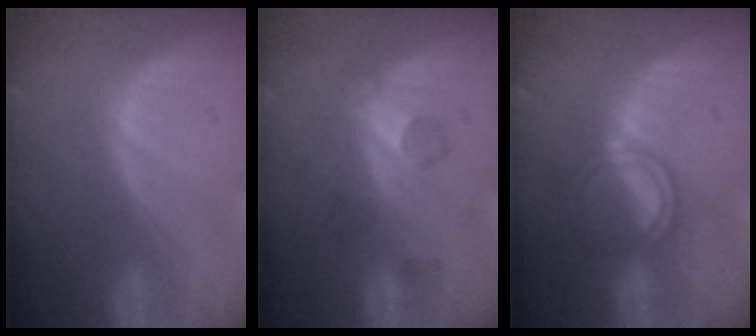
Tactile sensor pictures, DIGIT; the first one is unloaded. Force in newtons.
{"total": 4.5, "press": 4.2, "slide": 1.6}
{"total": 5.0, "press": 4.6, "slide": 1.9}